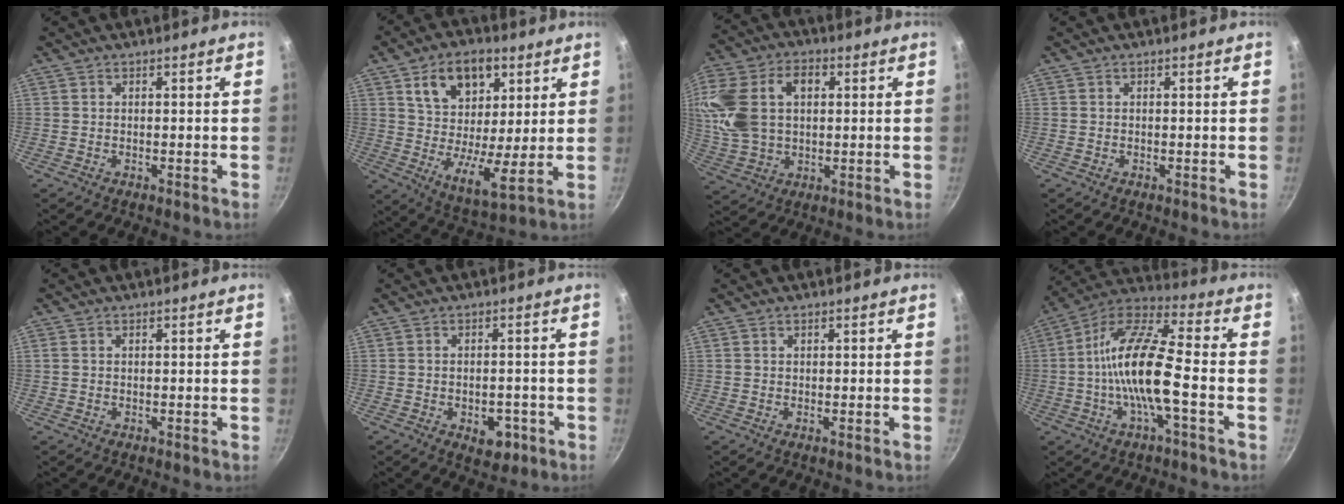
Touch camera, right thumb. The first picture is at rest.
{"total": 16.0, "force": [6.8, 9.1, 11.3], "torque": [-0.157, -0.032, 0.114]}
{"total": 16.5, "force": [3.3, 11.2, 11.6], "torque": [-0.226, 0.016, 0.062]}
{"total": 0.0}
{"total": 0.7, "force": [0.2, 0.6, 0.3], "torque": [-0.006, 0.003, 0.002]}
{"total": 5.5, "force": [-2.1, 3.5, 3.7], "torque": [-0.031, 0.008, -0.022]}
{"total": 0.8, "force": [0.4, 0.4, 0.5], "torque": [-0.006, 0.002, 0.005]}
{"total": 15.8, "force": [-2.6, 4.3, 14.9], "torque": [-0.282, 0.036, -0.066]}